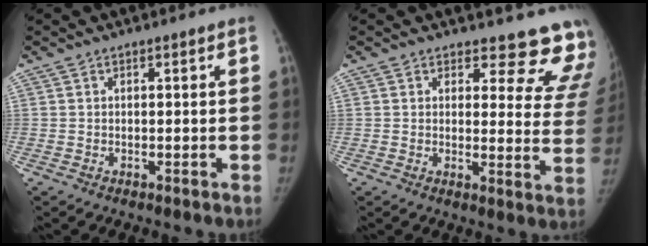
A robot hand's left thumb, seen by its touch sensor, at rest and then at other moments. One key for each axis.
{"total": 15.8, "fx": 14.5, "fy": 5.4, "fz": 3.0, "tx": 0.020, "ty": -0.132, "tz": 0.133}